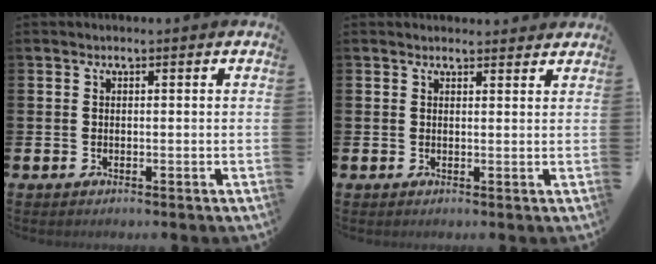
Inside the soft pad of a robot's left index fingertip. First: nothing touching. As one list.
[{"total": 2.0, "force": [2.0, 0.4, -0.1], "torque": [0.011, -0.010, 0.034]}]